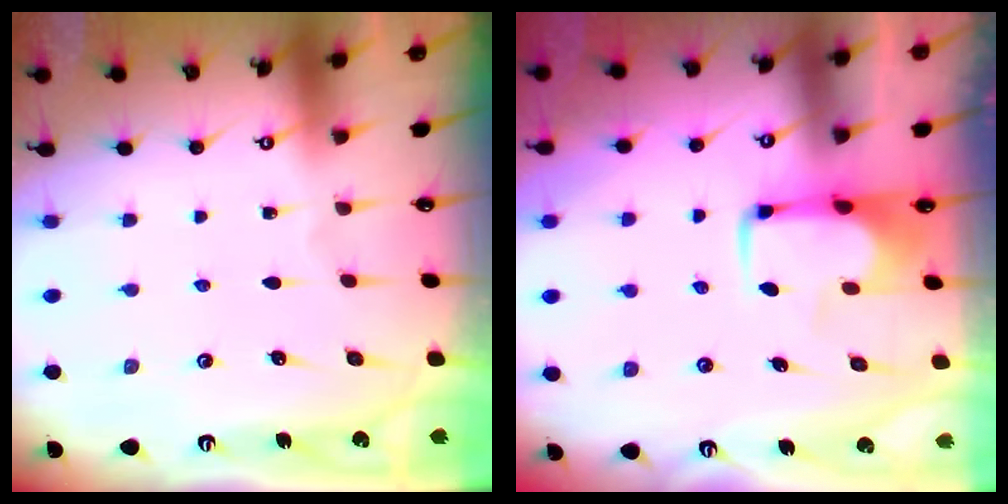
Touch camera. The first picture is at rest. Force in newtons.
{"total": 1.8, "press": 1.7, "slide": 0.5}